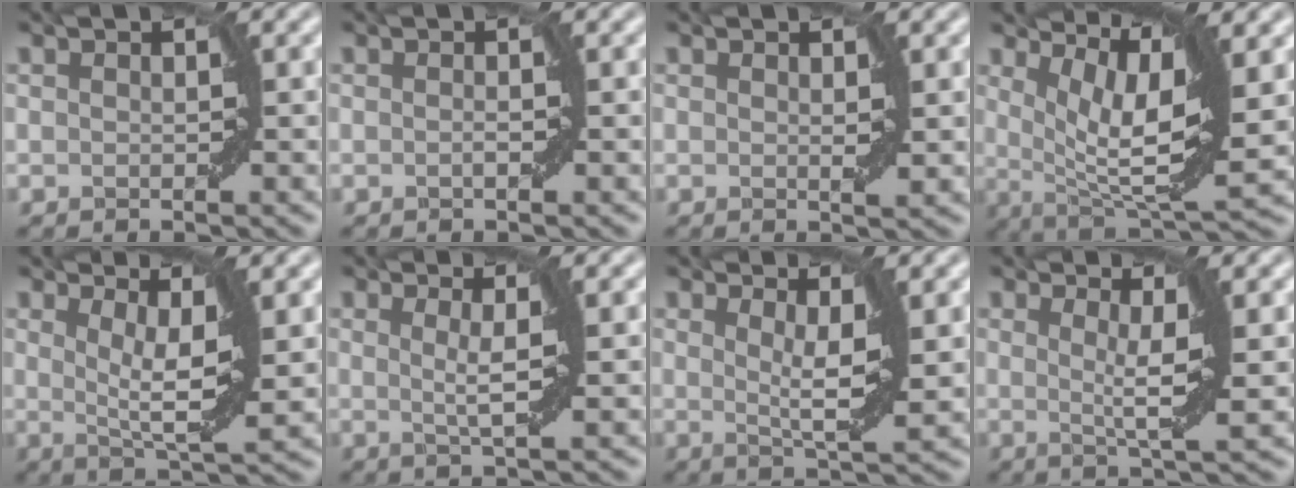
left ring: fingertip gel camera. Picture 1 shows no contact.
{"total": 0.6, "force": [-0.1, 0.0, 0.5], "torque": [-0.010, 0.000, -0.003]}
{"total": 0.9, "force": [0.3, 0.1, 0.9], "torque": [-0.011, -0.004, 0.006]}
{"total": 8.0, "force": [2.7, 2.2, 7.2], "torque": [-0.120, -0.006, 0.054]}
{"total": 5.2, "force": [1.7, 1.2, 4.7], "torque": [-0.076, -0.009, 0.029]}
{"total": 2.4, "force": [0.7, 0.3, 2.3], "torque": [-0.039, -0.004, 0.013]}
{"total": 4.1, "force": [1.5, 0.8, 3.7], "torque": [-0.056, -0.007, 0.024]}
{"total": 3.9, "force": [1.2, 0.5, 3.6], "torque": [-0.058, -0.006, 0.021]}